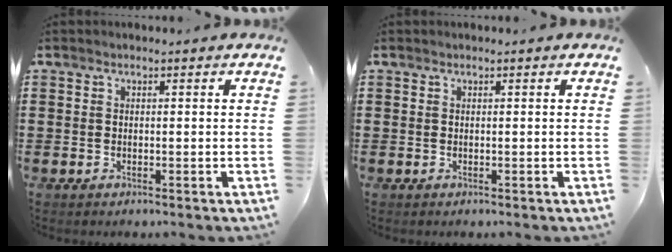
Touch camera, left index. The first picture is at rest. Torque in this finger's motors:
{"motor_torque": [-0.01, 0.00, 0.00, -0.01]}